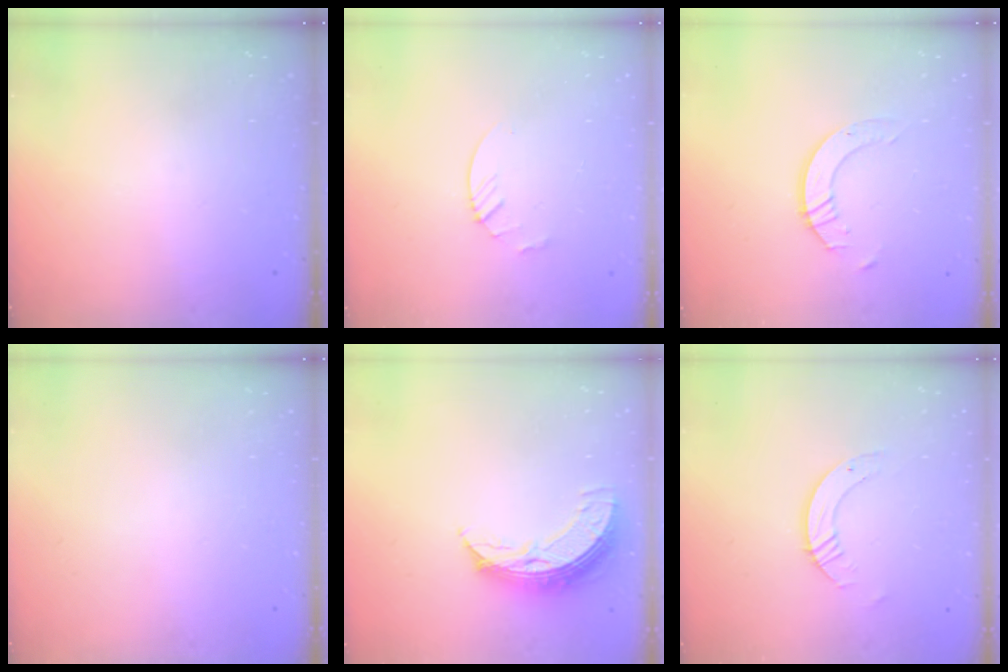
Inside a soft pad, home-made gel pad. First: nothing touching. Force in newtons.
{"total": 3.0, "press": 2.9, "slide": 0.3}
{"total": 4.8, "press": 4.7, "slide": 0.4}
{"total": 0.0}
{"total": 9.0, "press": 9.0, "slide": 0.9}
{"total": 4.7, "press": 4.7, "slide": 0.3}